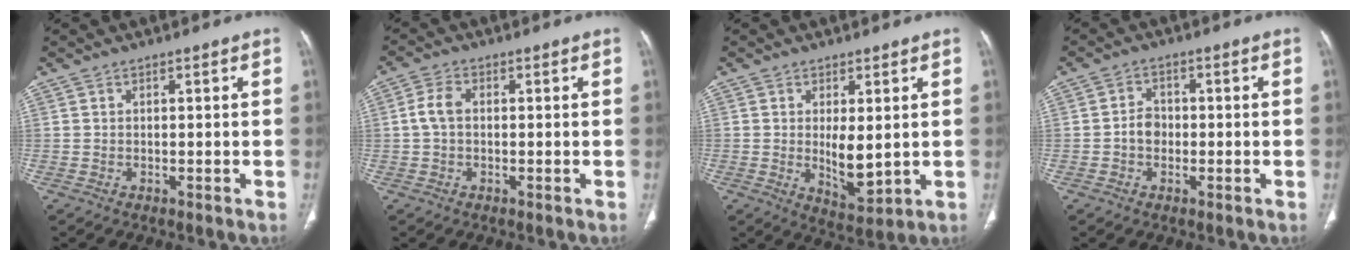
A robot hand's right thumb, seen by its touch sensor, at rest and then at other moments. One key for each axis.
{"total": 3.7, "fx": 0.1, "fy": 2.4, "fz": 2.8, "tx": -0.061, "ty": 0.010, "tz": -0.003}
{"total": 6.9, "fx": 0.2, "fy": 3.0, "fz": 6.3, "tx": -0.090, "ty": -0.020, "tz": 0.017}
{"total": 3.4, "fx": -0.7, "fy": 2.7, "fz": 1.9, "tx": -0.018, "ty": 0.012, "tz": -0.020}